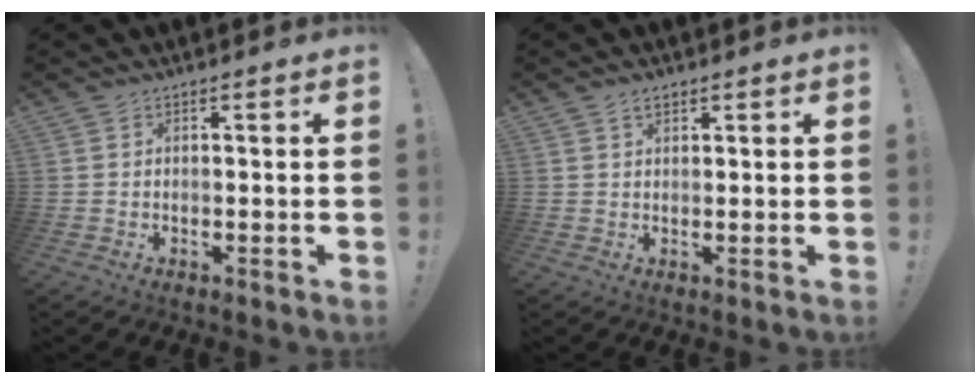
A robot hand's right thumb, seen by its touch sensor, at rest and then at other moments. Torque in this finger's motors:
{"motor_torque": [-0.34, 0.57, -0.07, 0.15, 0.00]}